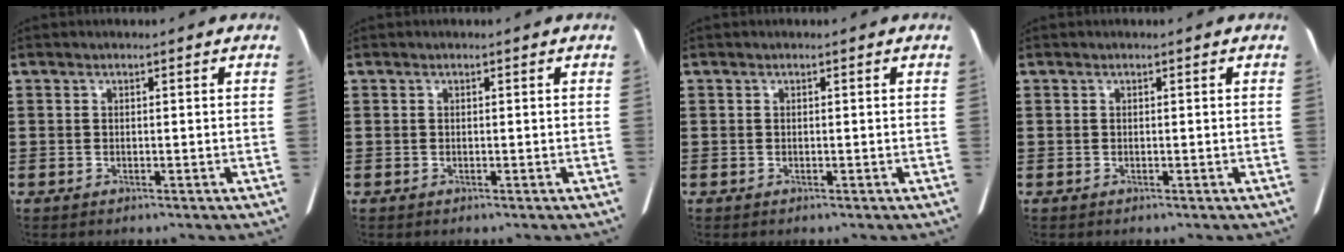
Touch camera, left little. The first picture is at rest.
{"total": 0.0}
{"total": 0.0}
{"total": 0.0}